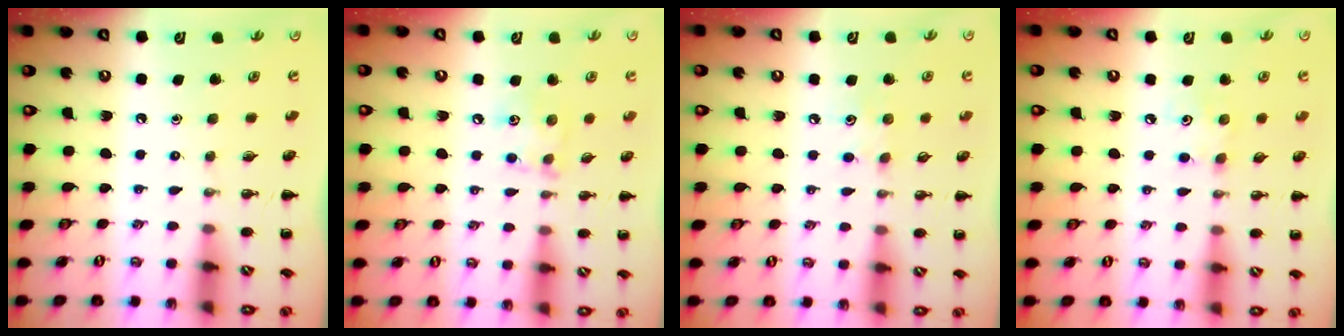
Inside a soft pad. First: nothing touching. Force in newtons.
{"total": 6.4, "press": 6.4, "slide": 0.3}
{"total": 5.0, "press": 4.9, "slide": 1.3}
{"total": 4.3, "press": 4.2, "slide": 0.9}